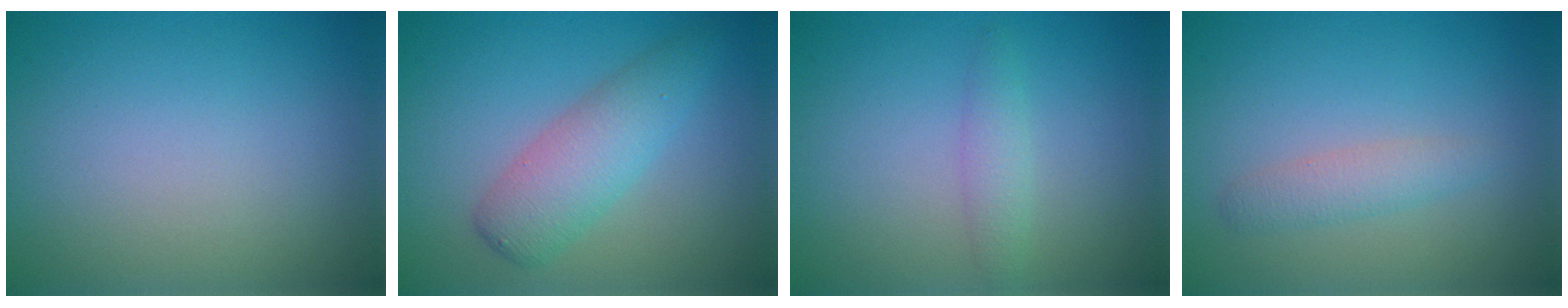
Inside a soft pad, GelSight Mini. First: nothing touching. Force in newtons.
{"total": 4.1, "press": 4.1, "slide": 0.0}
{"total": 1.5, "press": 1.5, "slide": 0.0}
{"total": 1.8, "press": 1.8, "slide": 0.0}